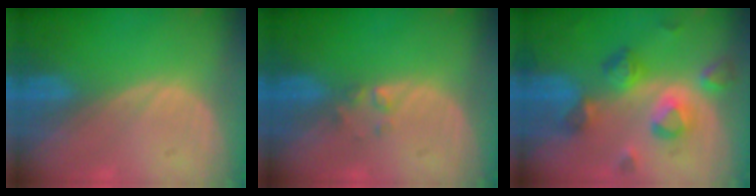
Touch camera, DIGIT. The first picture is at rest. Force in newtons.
{"total": 1.4, "press": 1.3, "slide": 0.2}
{"total": 8.0, "press": 7.7, "slide": 2.4}